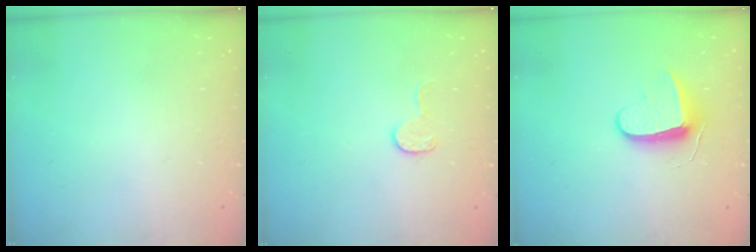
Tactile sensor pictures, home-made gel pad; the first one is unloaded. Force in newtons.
{"total": 7.6, "press": 7.6, "slide": 0.1}
{"total": 8.7, "press": 8.7, "slide": 0.5}